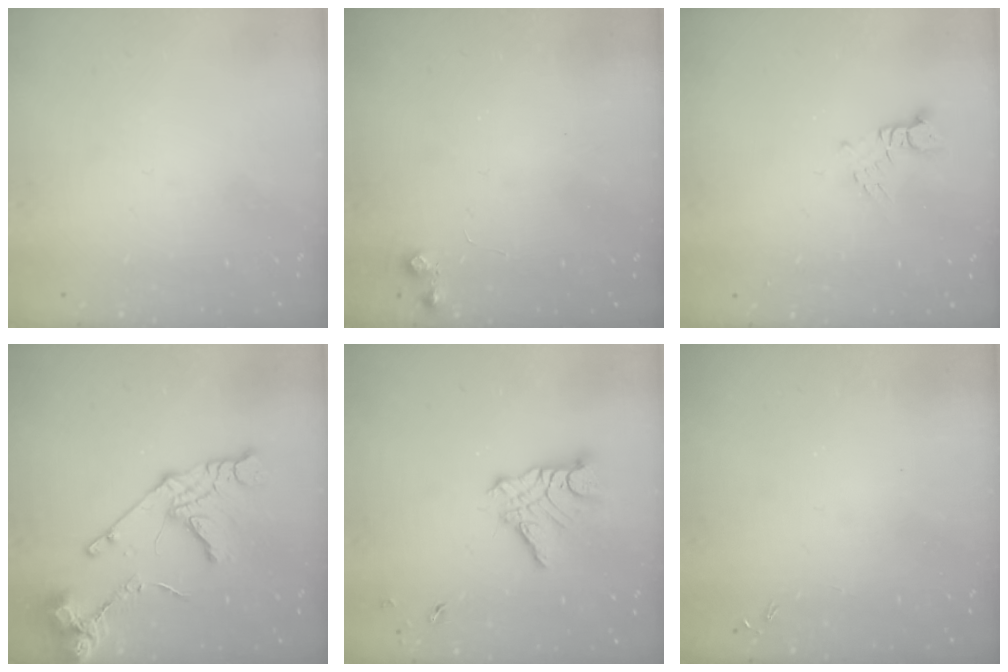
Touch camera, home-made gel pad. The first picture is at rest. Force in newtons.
{"total": 5.6, "press": 5.5, "slide": 0.8}
{"total": 2.8, "press": 2.8, "slide": 0.3}
{"total": 15.0, "press": 14.9, "slide": 1.9}
{"total": 10.1, "press": 10.1, "slide": 0.8}
{"total": 0.0}